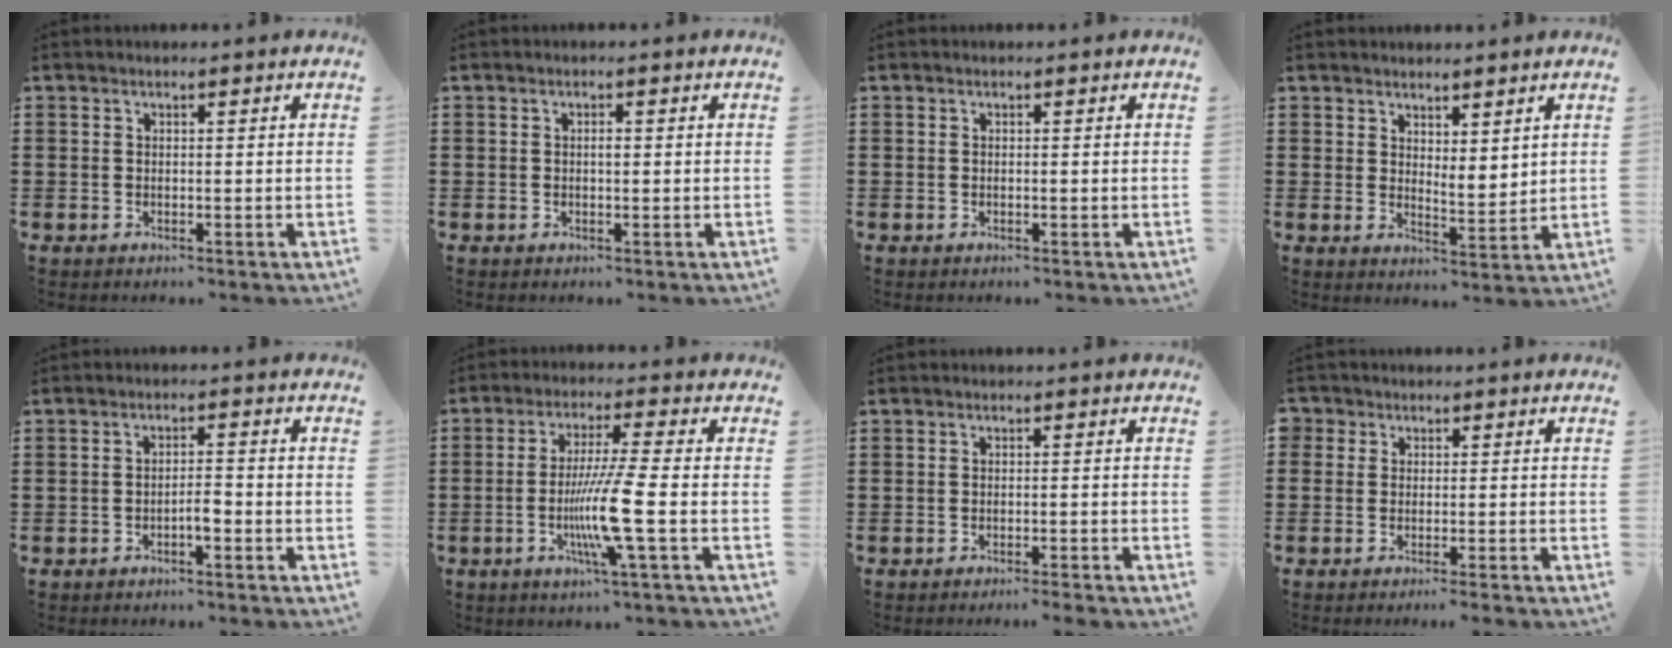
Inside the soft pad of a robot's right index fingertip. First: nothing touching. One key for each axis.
{"total": 1.0, "fx": 0.0, "fy": 0.4, "fz": 0.9, "tx": -0.018, "ty": 0.000, "tz": 0.000}
{"total": 0.0}
{"total": 3.3, "fx": 3.2, "fy": 1.0, "fz": 0.1, "tx": -0.012, "ty": -0.008, "tz": 0.063}
{"total": 2.5, "fx": -1.2, "fy": 0.5, "fz": 2.1, "tx": -0.039, "ty": 0.003, "tz": -0.023}
{"total": 9.5, "fx": -2.6, "fy": -0.6, "fz": 9.1, "tx": -0.180, "ty": -0.025, "tz": -0.056}
{"total": 1.2, "fx": -1.1, "fy": -0.2, "fz": 0.6, "tx": -0.010, "ty": -0.001, "tz": -0.020}
{"total": 1.2, "fx": -1.2, "fy": 0.4, "fz": 0.0, "tx": -0.005, "ty": 0.002, "tz": -0.025}